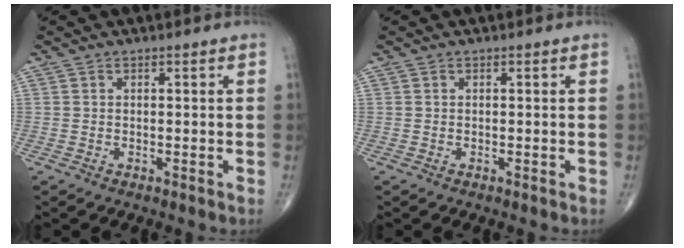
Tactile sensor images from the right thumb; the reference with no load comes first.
{"total": 0.0}